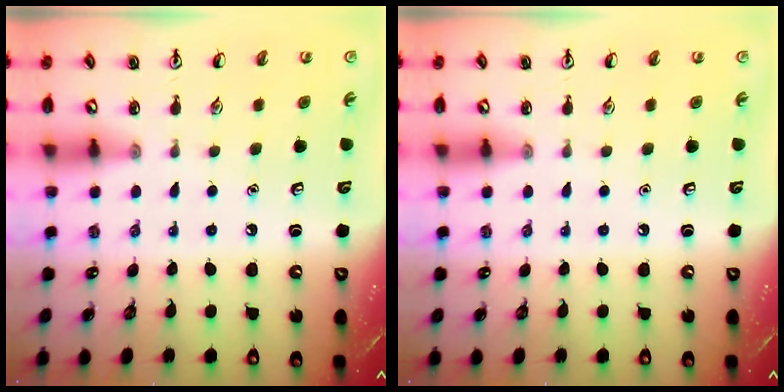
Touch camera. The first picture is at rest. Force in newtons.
{"total": 0.0}